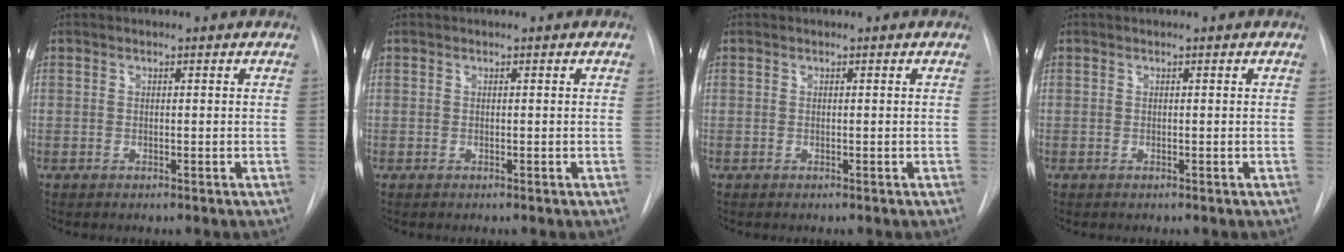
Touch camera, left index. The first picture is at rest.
{"total": 0.0}
{"total": 0.0}
{"total": 0.0}